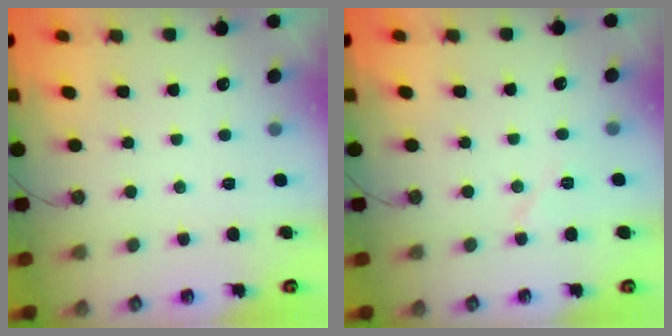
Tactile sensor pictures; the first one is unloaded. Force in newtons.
{"total": 5.2, "press": 4.6, "slide": 2.5}